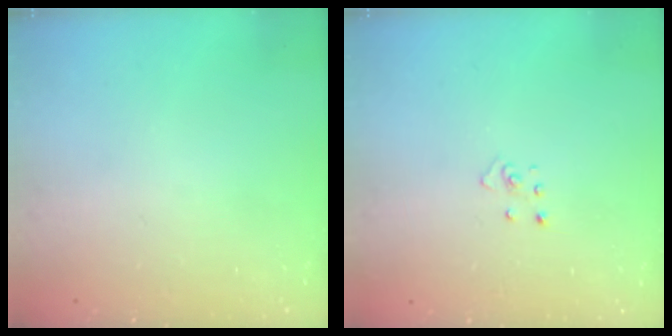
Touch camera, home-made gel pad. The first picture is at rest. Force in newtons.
{"total": 2.9, "press": 2.9, "slide": 0.2}